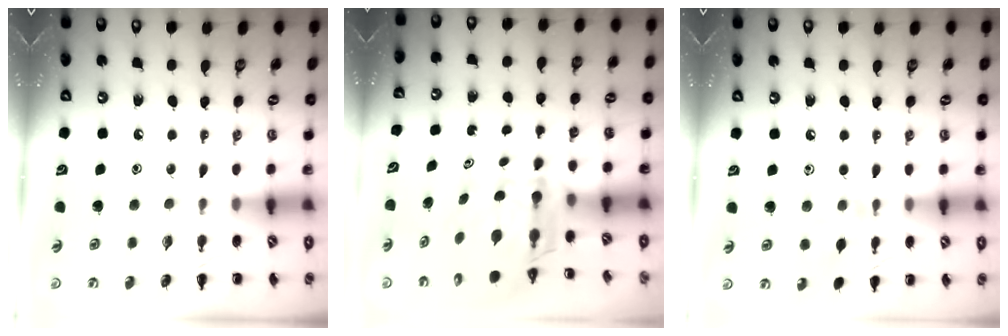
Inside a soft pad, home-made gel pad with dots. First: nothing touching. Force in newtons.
{"total": 6.0, "press": 5.9, "slide": 1.4}
{"total": 5.9, "press": 5.6, "slide": 1.9}